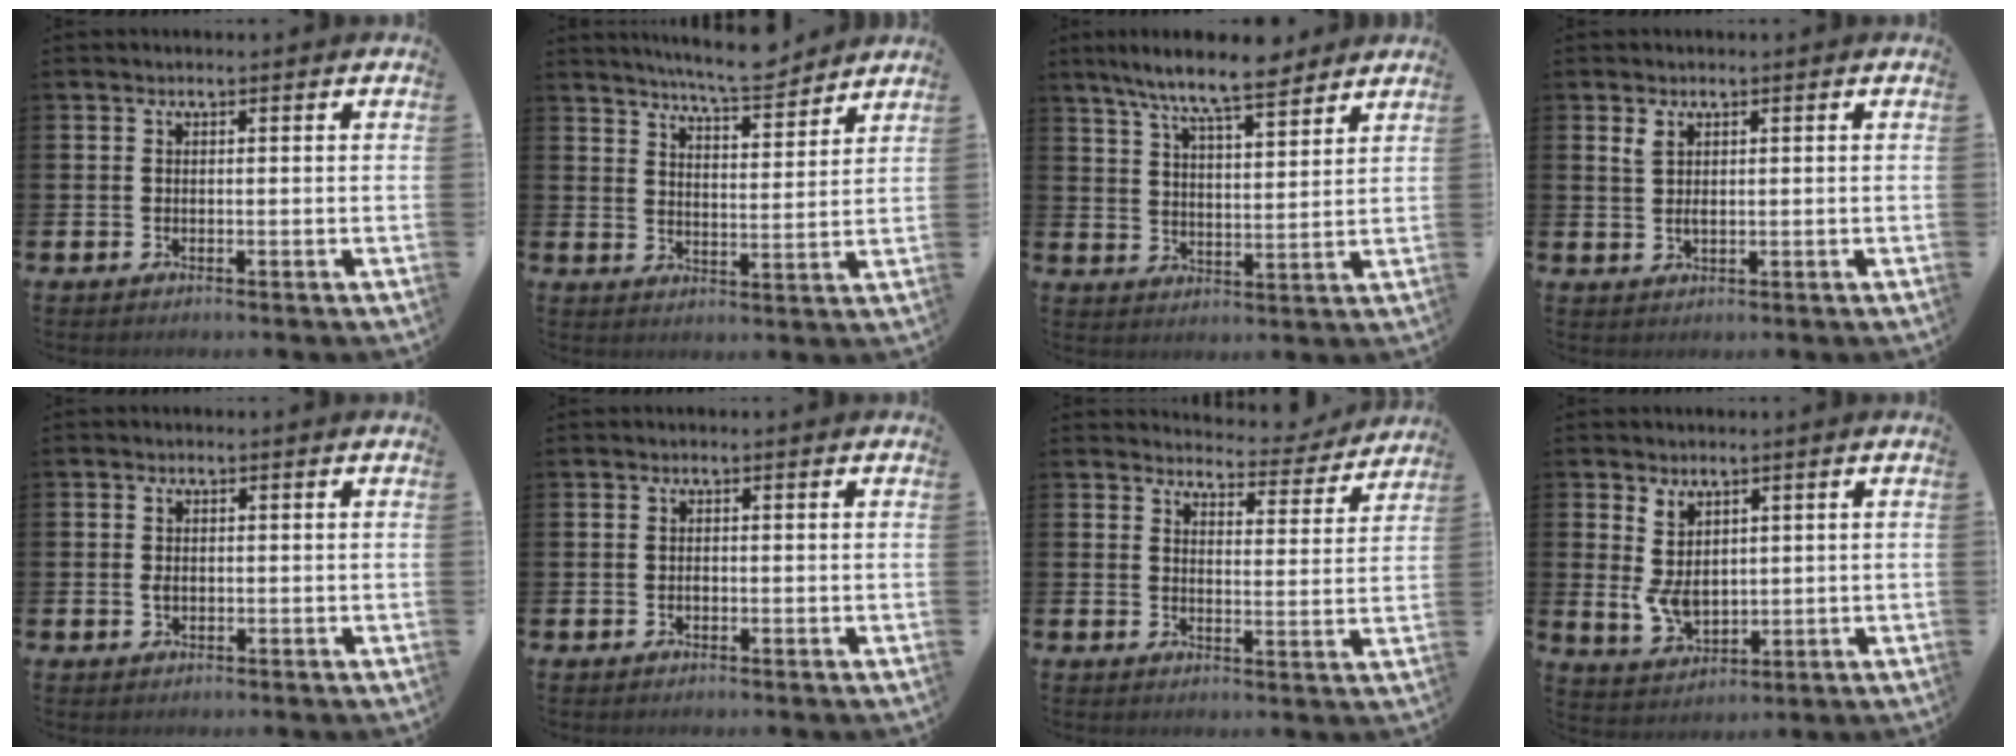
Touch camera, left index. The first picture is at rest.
{"total": 6.9, "force": [6.7, 0.2, 1.6], "torque": [-0.040, -0.040, 0.119]}
{"total": 8.9, "force": [8.1, 1.0, 3.7], "torque": [-0.093, -0.038, 0.145]}
{"total": 1.7, "force": [1.3, 0.8, 0.9], "torque": [-0.008, -0.002, 0.020]}
{"total": 1.4, "force": [0.1, 1.2, 0.8], "torque": [-0.014, 0.007, -0.001]}
{"total": 0.5, "force": [-0.1, 0.4, 0.3], "torque": [-0.004, 0.000, -0.004]}
{"total": 4.2, "force": [4.1, 1.0, 0.2], "torque": [-0.010, -0.033, 0.067]}
{"total": 4.9, "force": [1.6, 3.4, 3.1], "torque": [-0.061, 0.005, 0.031]}